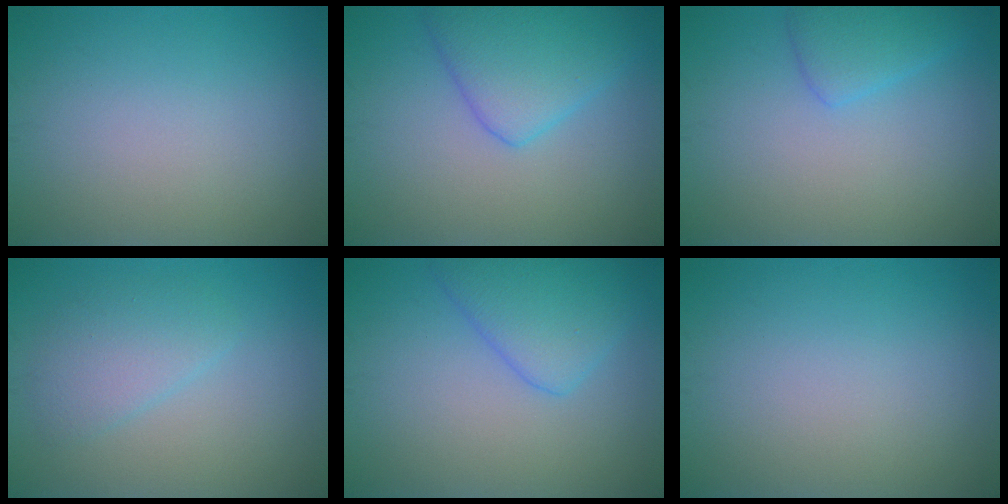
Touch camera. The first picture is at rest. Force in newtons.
{"total": 4.9, "press": 4.9, "slide": 0.2}
{"total": 2.5, "press": 2.5, "slide": 0.0}
{"total": 2.8, "press": 2.7, "slide": 0.2}
{"total": 4.1, "press": 4.1, "slide": 0.3}
{"total": 0.0}